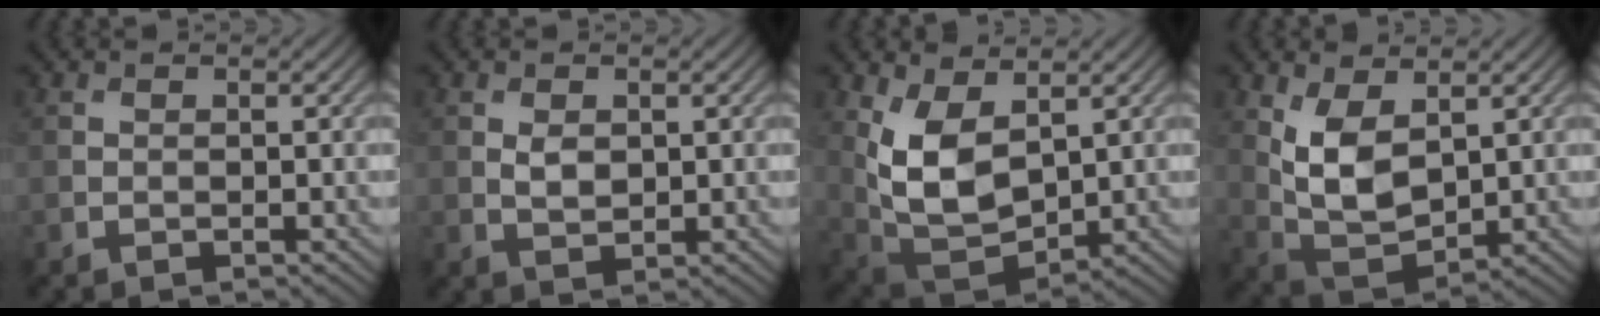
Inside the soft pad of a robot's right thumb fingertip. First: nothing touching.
{"total": 2.1, "force": [0.5, 1.3, 1.5], "torque": [-0.034, -0.004, 0.012]}
{"total": 9.2, "force": [2.9, 5.1, 7.1], "torque": [-0.176, -0.007, 0.057]}
{"total": 7.3, "force": [2.3, 3.9, 5.7], "torque": [-0.127, -0.007, 0.047]}